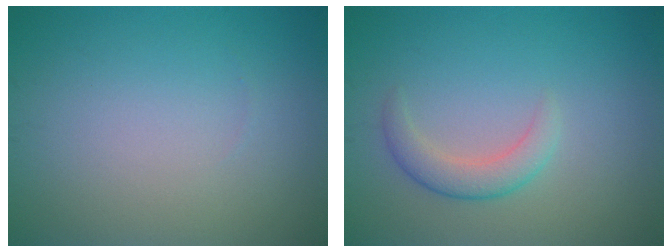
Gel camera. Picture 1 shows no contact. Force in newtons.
{"total": 2.4, "press": 2.4, "slide": 0.2}